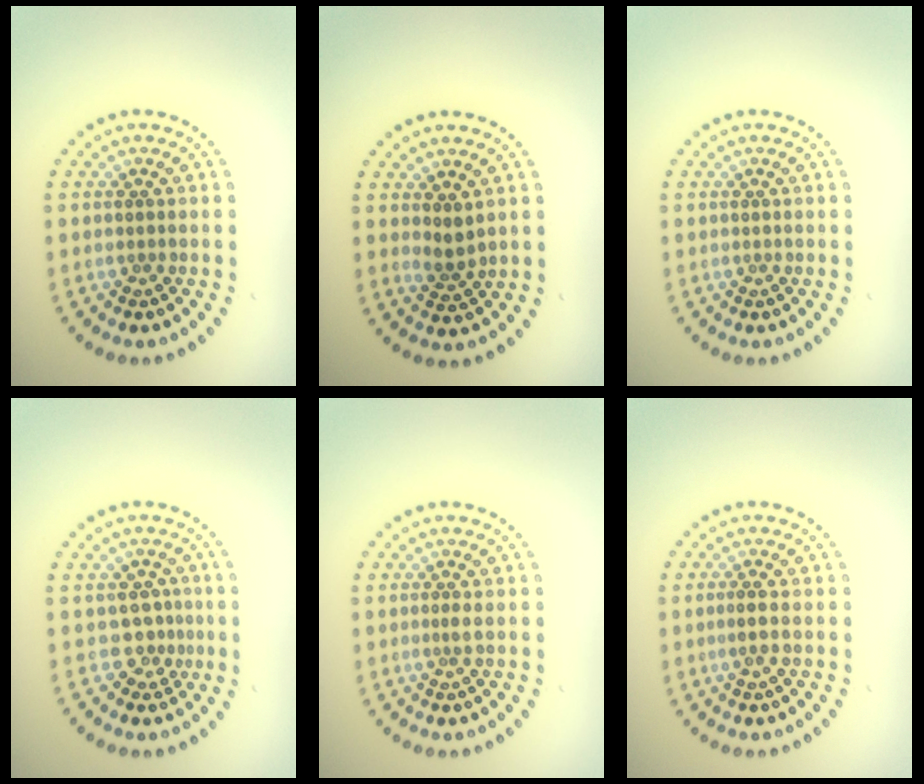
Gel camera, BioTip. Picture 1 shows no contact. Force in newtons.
{"total": 1.6, "press": 1.3, "slide": 0.9}
{"total": 0.0}
{"total": 2.1, "press": 1.4, "slide": 1.6}
{"total": 0.7, "press": 0.5, "slide": 0.6}
{"total": 1.2, "press": 1.1, "slide": 0.5}